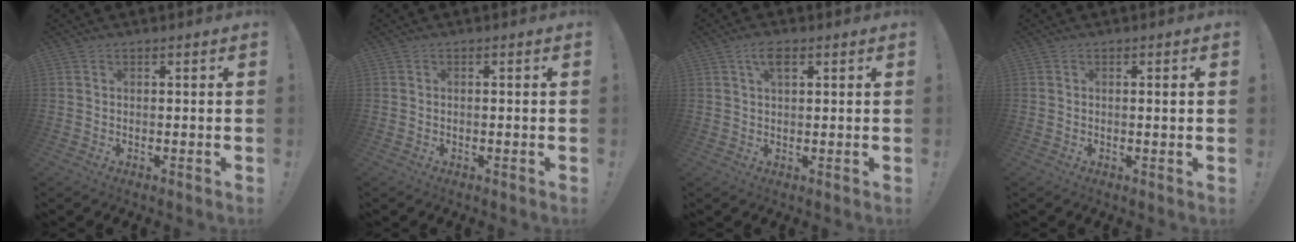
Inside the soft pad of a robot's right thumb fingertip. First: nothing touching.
{"total": 0.0}
{"total": 4.3, "force": [2.0, 2.0, 3.3], "torque": [-0.056, 0.000, 0.033]}
{"total": 1.7, "force": [0.5, -0.1, 1.6], "torque": [-0.024, -0.003, 0.005]}